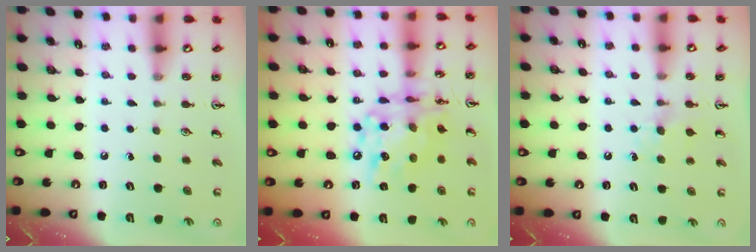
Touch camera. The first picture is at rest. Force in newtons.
{"total": 15.1, "press": 15.0, "slide": 1.2}
{"total": 5.0, "press": 5.0, "slide": 0.7}